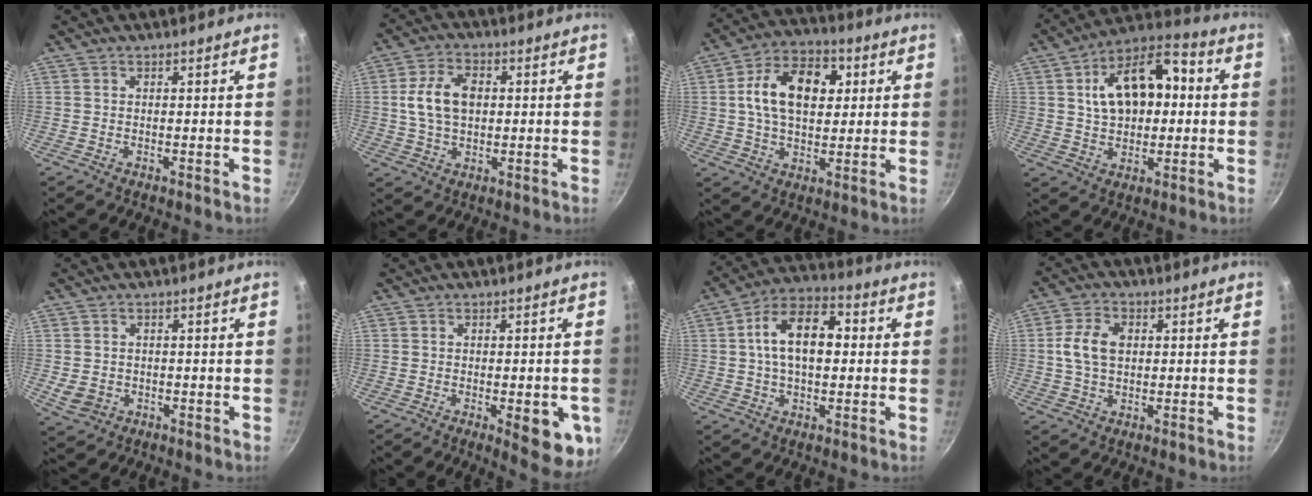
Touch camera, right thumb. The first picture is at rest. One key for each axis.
{"total": 9.5, "fx": 1.1, "fy": 6.1, "fz": 7.1, "tx": -0.126, "ty": 0.009, "tz": 0.022}
{"total": 15.0, "fx": 2.9, "fy": 9.4, "fz": 11.3, "tx": -0.172, "ty": 0.010, "tz": 0.041}
{"total": 16.3, "fx": 2.7, "fy": 9.5, "fz": 13.0, "tx": -0.185, "ty": 0.024, "tz": 0.037}
{"total": 3.7, "fx": -0.6, "fy": 3.2, "fz": 1.7, "tx": -0.026, "ty": 0.001, "tz": -0.001}
{"total": 9.4, "fx": -3.0, "fy": 3.4, "fz": 8.3, "tx": -0.082, "ty": -0.005, "tz": -0.029}
{"total": 13.4, "fx": 1.5, "fy": 7.7, "fz": 10.8, "tx": -0.177, "ty": 0.028, "tz": 0.017}
{"total": 7.4, "fx": 0.9, "fy": 5.0, "fz": 5.4, "tx": -0.103, "ty": 0.010, "tz": 0.015}